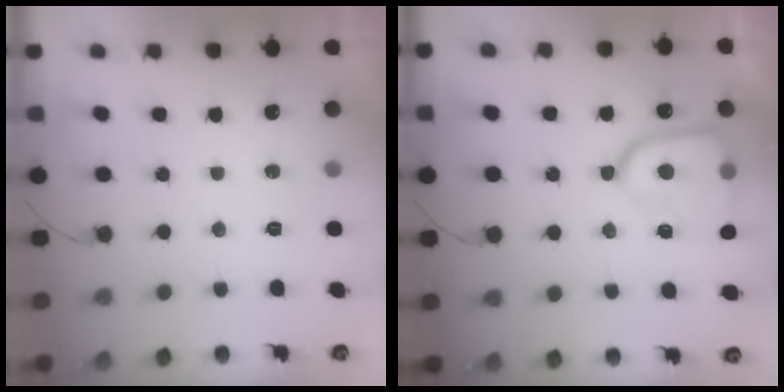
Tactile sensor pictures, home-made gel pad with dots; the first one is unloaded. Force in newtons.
{"total": 15.3, "press": 15.3, "slide": 1.2}